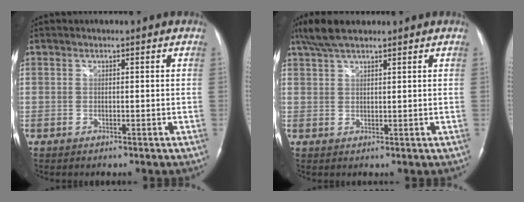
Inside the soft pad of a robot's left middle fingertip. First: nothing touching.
{"total": 5.6, "force": [4.5, 1.4, 3.1], "torque": [-0.071, 0.021, 0.088]}